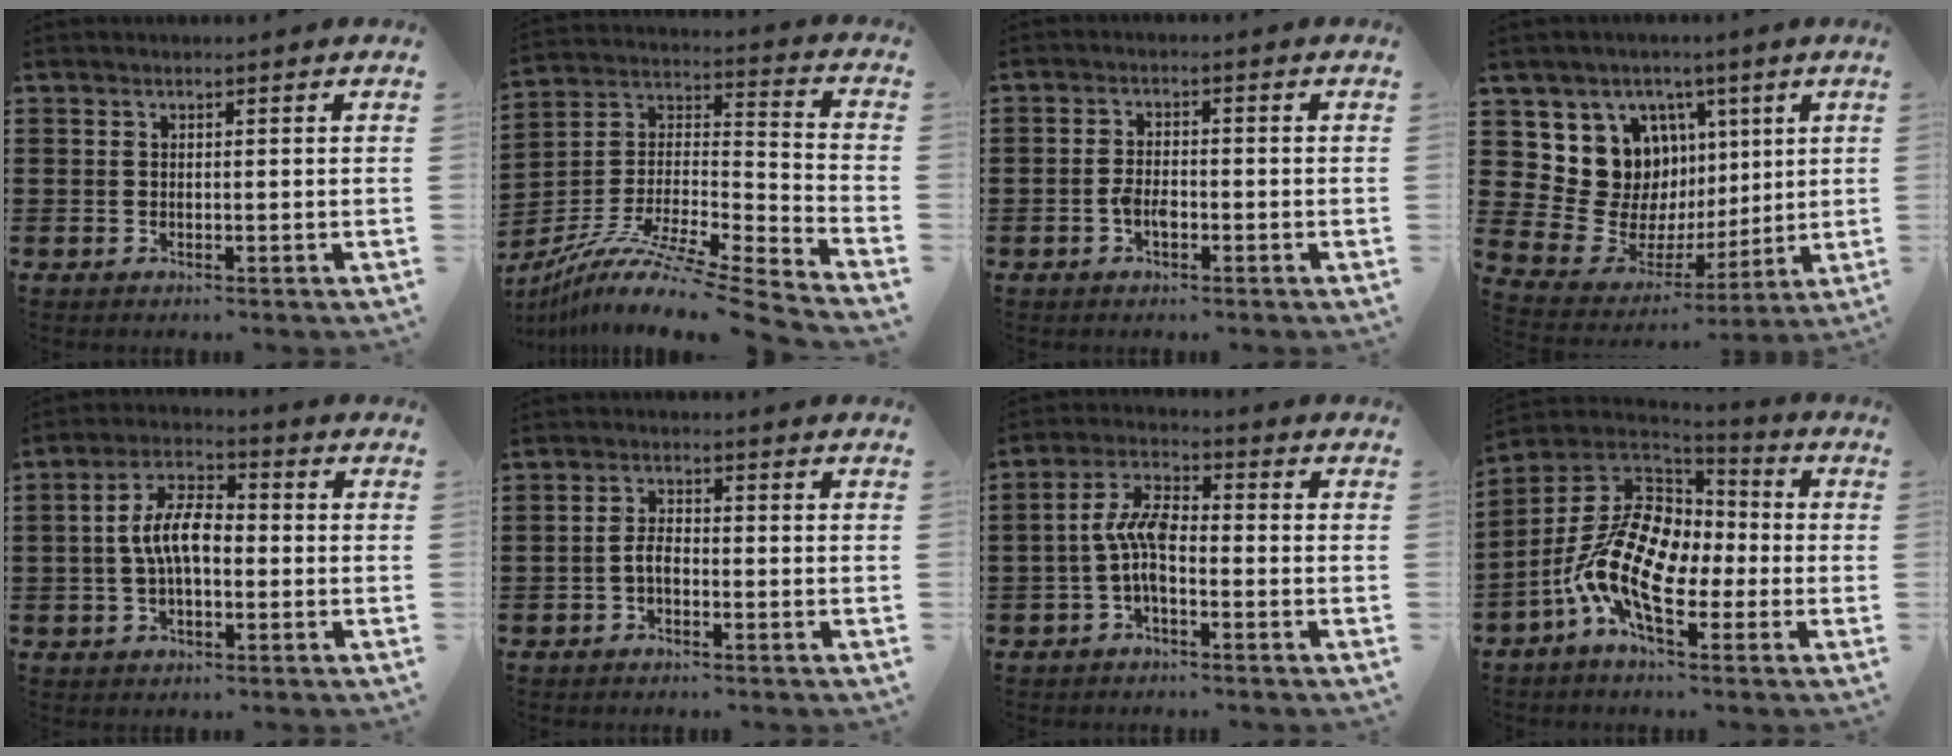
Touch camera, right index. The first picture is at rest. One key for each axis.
{"total": 10.3, "fx": -8.4, "fy": 0.4, "fz": 6.0, "tx": -0.108, "ty": -0.003, "tz": -0.164}
{"total": 2.6, "fx": -1.1, "fy": 1.2, "fz": 2.1, "tx": -0.046, "ty": 0.000, "tz": -0.021}
{"total": 11.6, "fx": 4.1, "fy": 10.4, "fz": 3.1, "tx": -0.086, "ty": -0.042, "tz": 0.089}
{"total": 7.5, "fx": -0.5, "fy": 3.5, "fz": 6.6, "tx": -0.139, "ty": 0.004, "tz": -0.013}
{"total": 2.6, "fx": -1.0, "fy": 1.3, "fz": 2.1, "tx": -0.055, "ty": -0.001, "tz": -0.025}
{"total": 6.4, "fx": -1.5, "fy": 2.5, "fz": 5.6, "tx": -0.129, "ty": 0.001, "tz": -0.034}
{"total": 14.2, "fx": -4.2, "fy": 7.6, "fz": 11.2, "tx": -0.271, "ty": -0.004, "tz": -0.088}